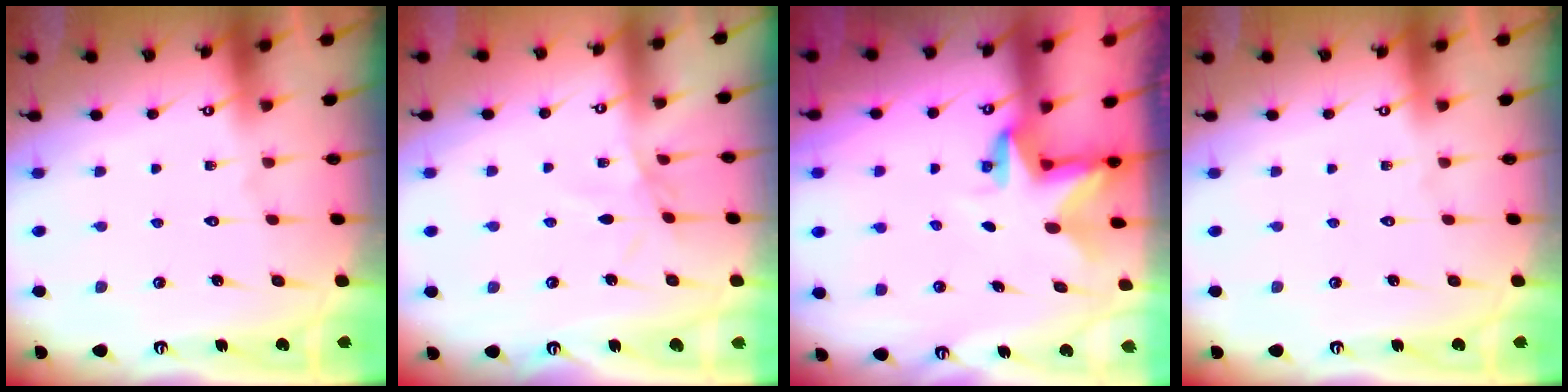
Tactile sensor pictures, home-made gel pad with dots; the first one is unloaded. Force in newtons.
{"total": 2.9, "press": 2.9, "slide": 0.5}
{"total": 2.8, "press": 2.8, "slide": 0.2}
{"total": 0.0}